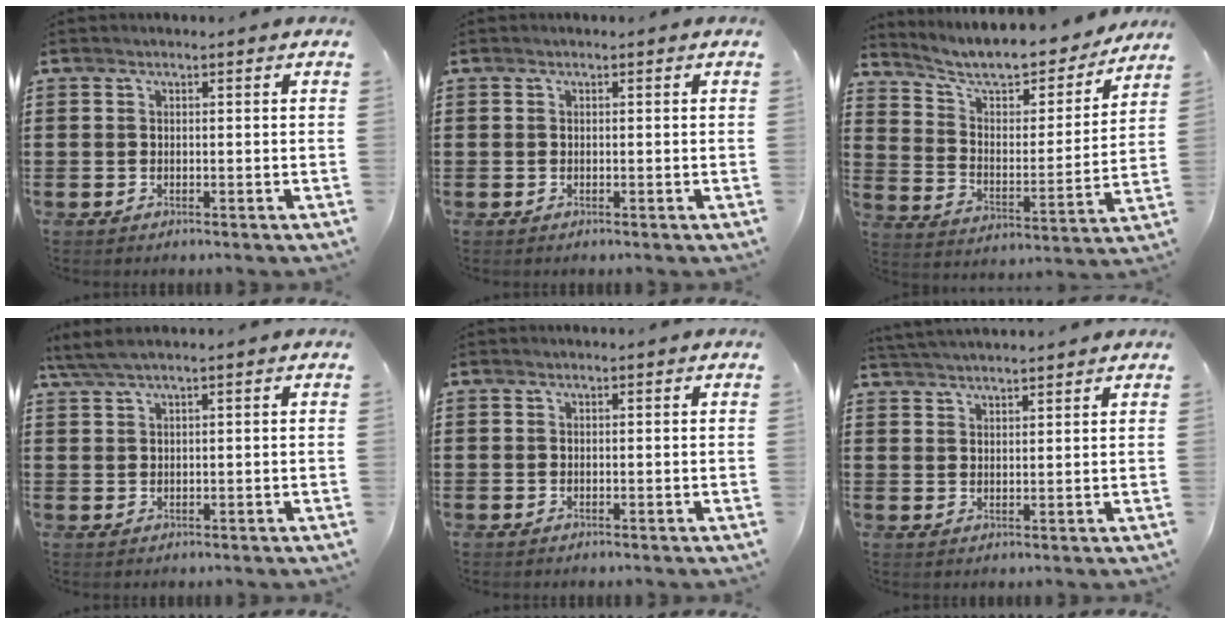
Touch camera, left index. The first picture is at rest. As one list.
[{"total": 0.0}, {"total": 8.9, "force": [7.9, 1.5, 3.7], "torque": [-0.098, -0.055, 0.132]}, {"total": 2.6, "force": [1.7, 0.0, 1.9], "torque": [-0.039, 0.001, 0.032]}, {"total": 0.0}, {"total": 2.8, "force": [2.8, -0.2, 0.2], "torque": [-0.012, -0.006, 0.054]}]